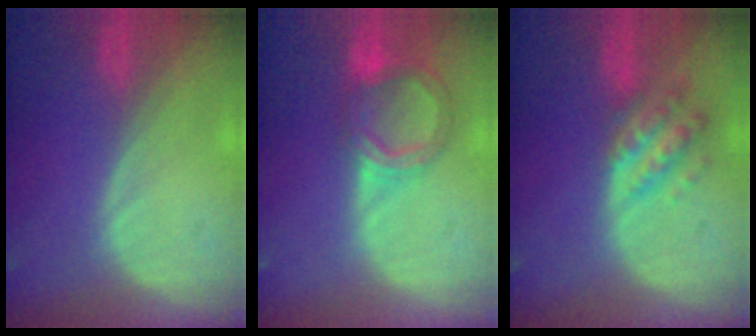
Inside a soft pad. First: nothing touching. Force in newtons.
{"total": 6.1, "press": 5.8, "slide": 2.0}
{"total": 6.4, "press": 5.8, "slide": 2.7}